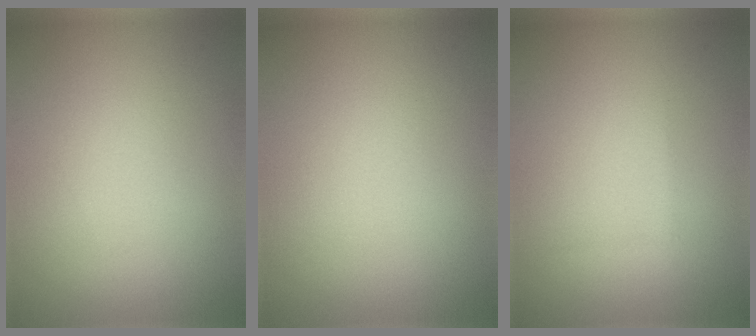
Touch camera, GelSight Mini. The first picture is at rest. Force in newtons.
{"total": 0.0}
{"total": 0.5, "press": 0.5, "slide": 0.1}